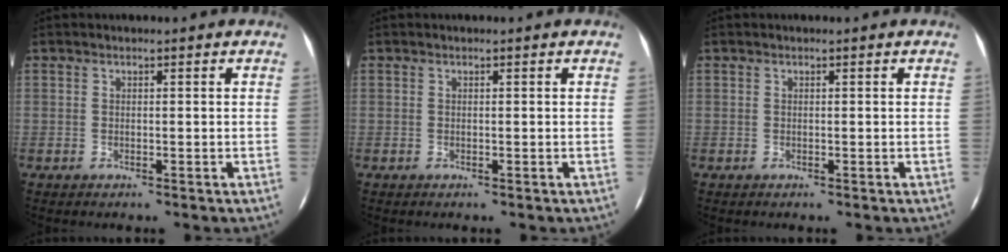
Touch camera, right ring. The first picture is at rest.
{"total": 0.0}
{"total": 0.0}